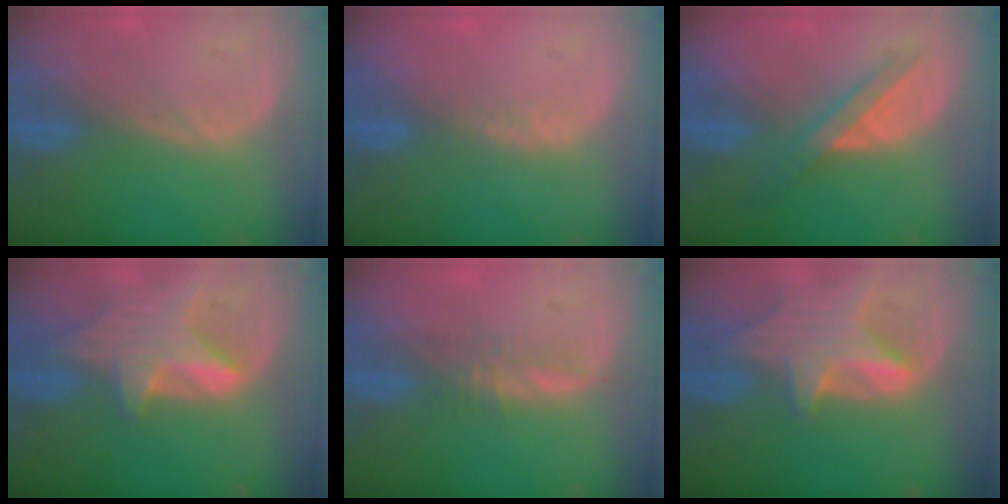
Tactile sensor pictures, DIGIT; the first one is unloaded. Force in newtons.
{"total": 1.3, "press": 1.1, "slide": 0.7}
{"total": 5.8, "press": 5.3, "slide": 2.3}
{"total": 7.1, "press": 6.8, "slide": 1.9}
{"total": 2.3, "press": 2.2, "slide": 0.6}
{"total": 7.9, "press": 7.3, "slide": 3.1}